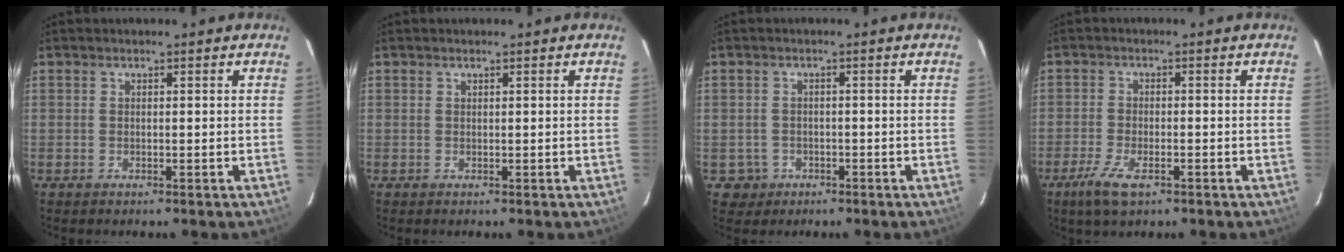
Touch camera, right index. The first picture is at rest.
{"total": 0.0}
{"total": 3.5, "force": [-1.1, 3.3, 0.2], "torque": [-0.012, 0.011, -0.011]}
{"total": 6.2, "force": [-3.8, 2.1, 4.4], "torque": [-0.112, -0.013, -0.070]}